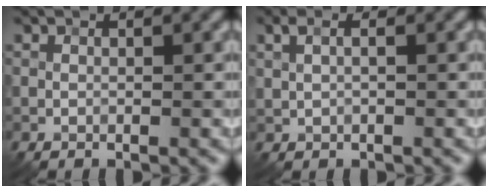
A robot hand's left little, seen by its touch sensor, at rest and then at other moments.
{"total": 1.5, "force": [0.9, 0.5, 1.1], "torque": [-0.028, 0.004, 0.016]}